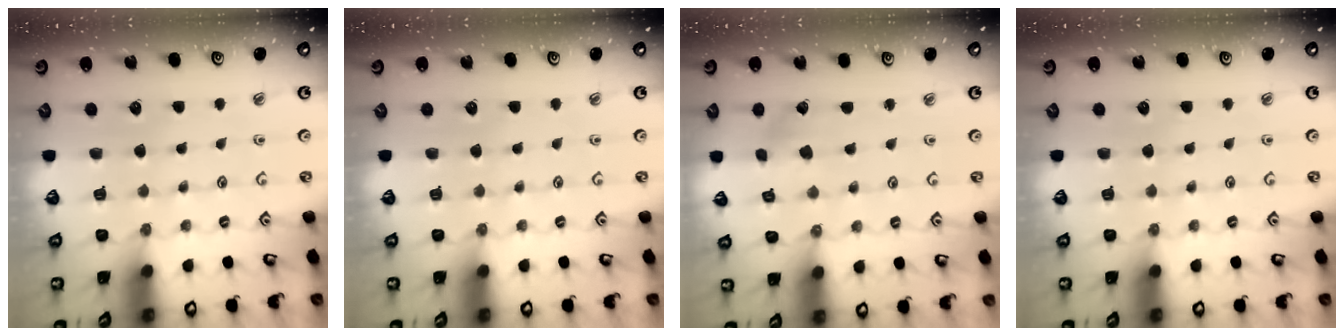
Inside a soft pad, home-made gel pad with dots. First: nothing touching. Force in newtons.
{"total": 0.0}
{"total": 2.3, "press": 2.3, "slide": 0.3}
{"total": 0.0}